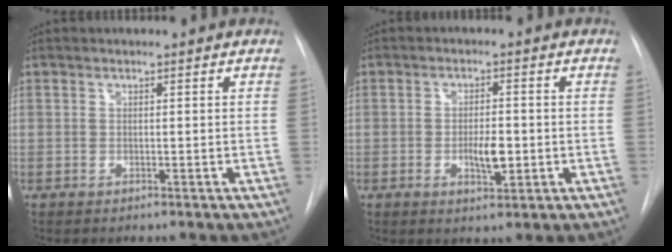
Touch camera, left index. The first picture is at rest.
{"total": 4.3, "force": [-0.9, 1.5, 3.9], "torque": [-0.066, -0.001, -0.012]}